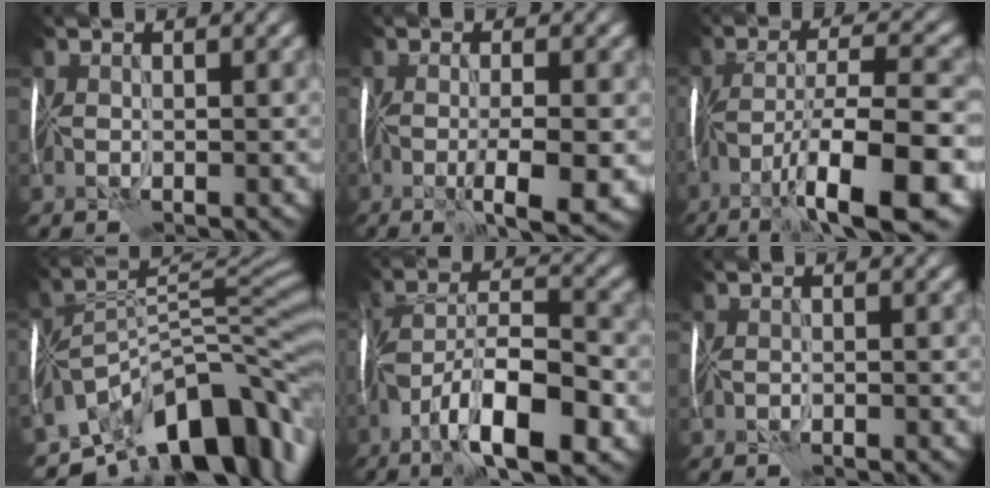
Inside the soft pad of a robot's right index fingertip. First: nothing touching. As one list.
[{"total": 5.3, "force": [-1.8, 0.7, 5.0], "torque": [-0.078, -0.008, -0.031]}, {"total": 11.2, "force": [-6.2, 2.1, 9.2], "torque": [-0.150, 0.010, -0.102]}, {"total": 13.9, "force": [-8.6, 5.3, 9.4], "torque": [-0.154, 0.015, -0.147]}, {"total": 10.2, "force": [-5.4, 2.9, 8.1], "torque": [-0.138, 0.012, -0.101]}, {"total": 1.1, "force": [-0.9, -0.6, -0.3], "torque": [0.004, 0.001, -0.023]}]